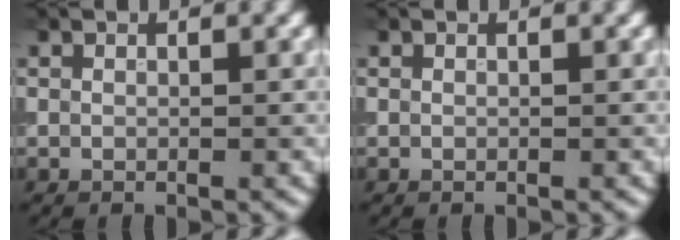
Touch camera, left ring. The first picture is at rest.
{"total": 0.0}